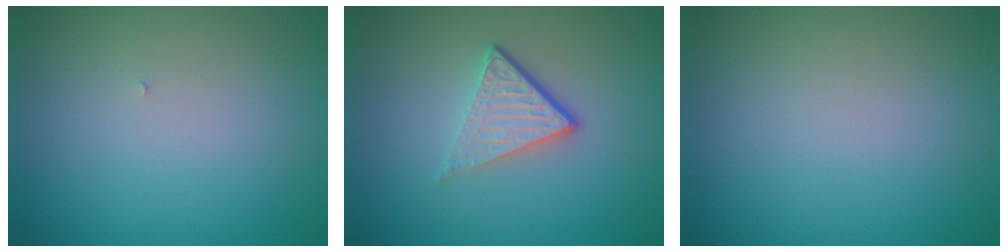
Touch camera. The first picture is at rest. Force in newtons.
{"total": 3.9, "press": 2.5, "slide": 3.0}
{"total": 0.0}